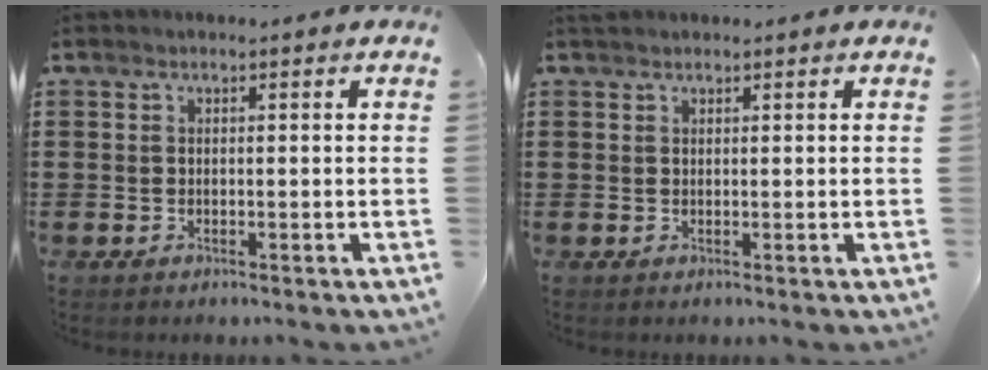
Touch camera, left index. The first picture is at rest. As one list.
[{"total": 0.8, "force": [0.7, 0.3, 0.2], "torque": [-0.006, 0.003, 0.014]}]